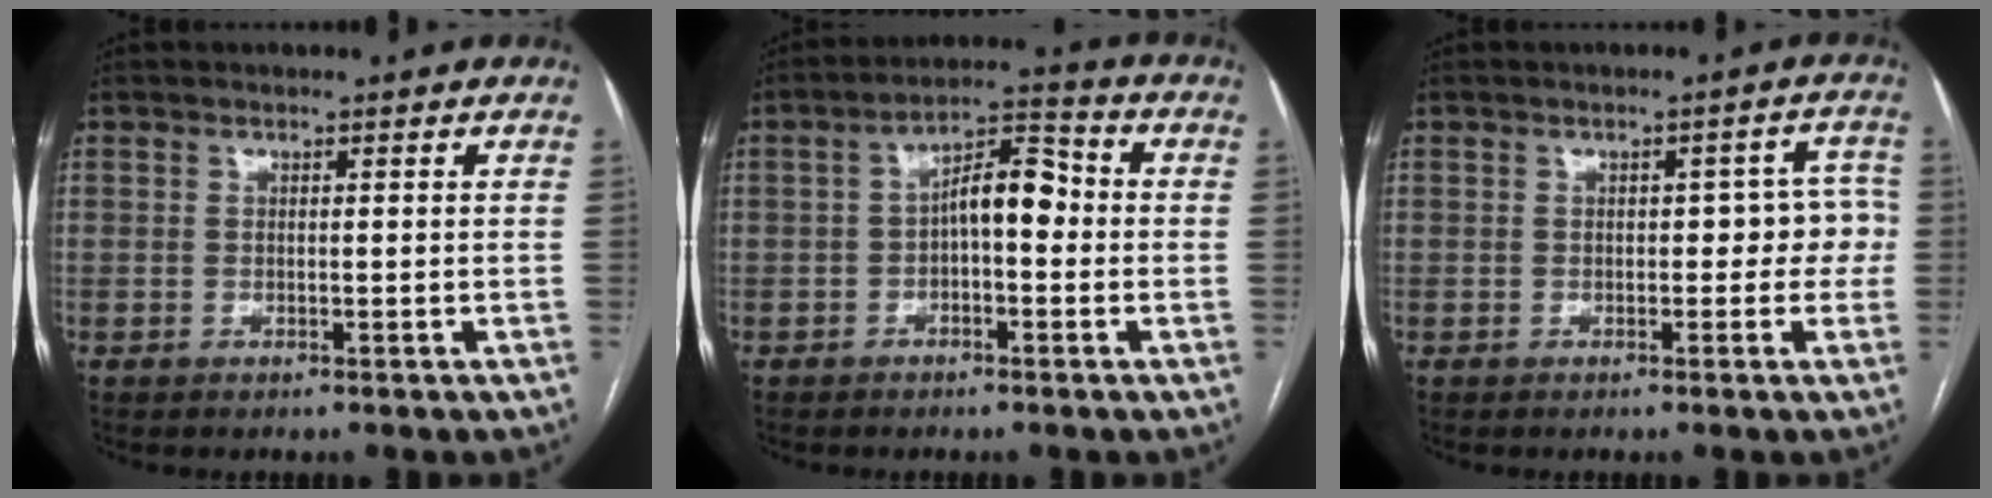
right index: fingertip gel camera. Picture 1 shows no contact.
{"total": 7.3, "force": [-0.4, 2.9, 6.7], "torque": [-0.110, 0.036, -0.010]}
{"total": 4.7, "force": [-0.3, 2.6, 3.9], "torque": [-0.030, 0.035, -0.005]}